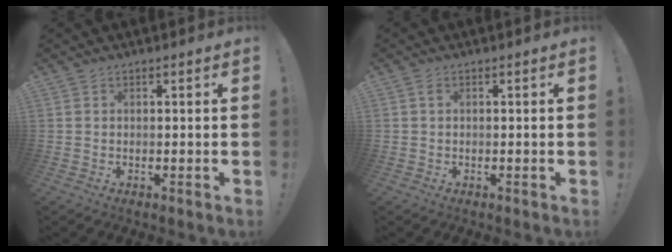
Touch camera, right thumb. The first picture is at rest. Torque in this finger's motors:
{"motor_torque": [1.27, 1.01, -0.10, -1.15, 0.00]}